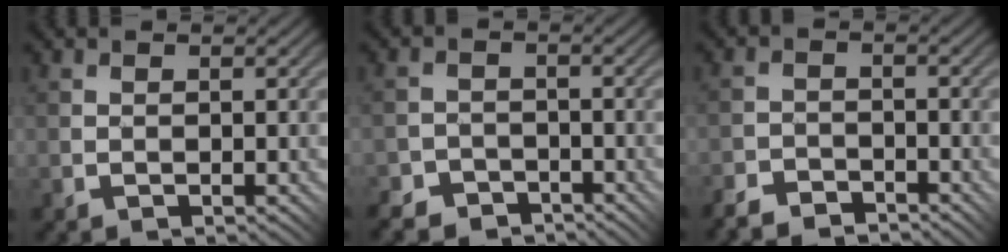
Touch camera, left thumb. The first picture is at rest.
{"total": 5.2, "force": [-4.5, 2.5, 0.3], "torque": [0.009, 0.001, -0.074]}
{"total": 4.2, "force": [-4.0, 1.0, 0.9], "torque": [-0.014, 0.002, -0.081]}